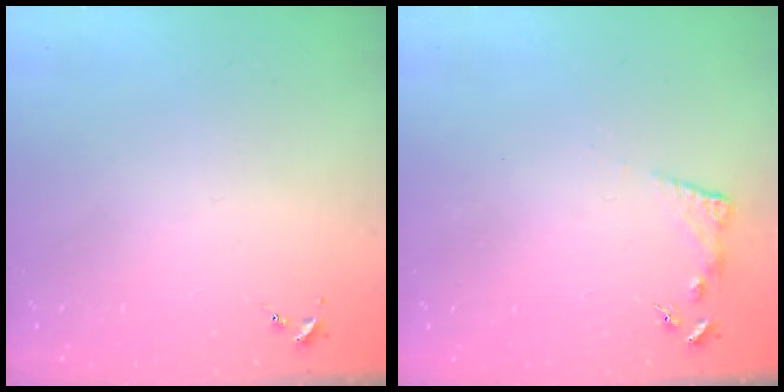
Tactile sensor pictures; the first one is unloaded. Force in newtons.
{"total": 6.0, "press": 6.0, "slide": 0.4}